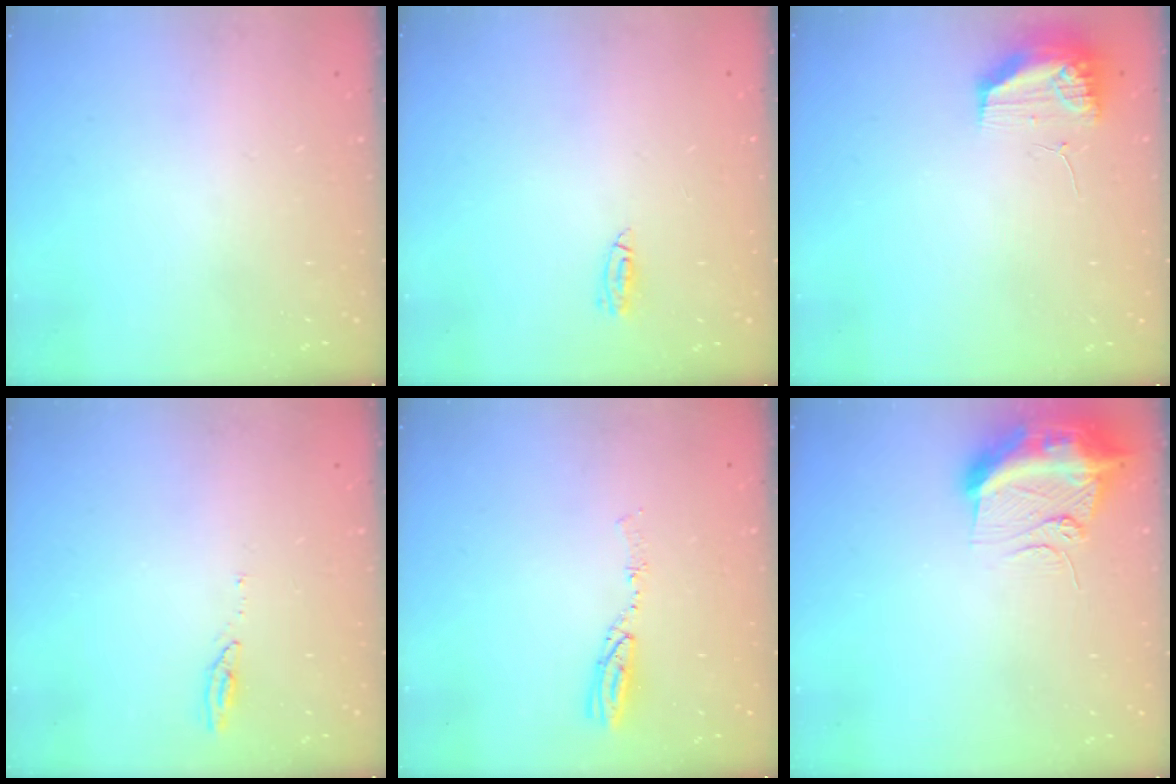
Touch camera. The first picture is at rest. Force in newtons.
{"total": 7.0, "press": 3.8, "slide": 5.9}
{"total": 10.3, "press": 10.2, "slide": 1.1}
{"total": 3.6, "press": 3.5, "slide": 0.3}
{"total": 5.1, "press": 5.1, "slide": 0.3}
{"total": 13.2, "press": 13.1, "slide": 1.4}